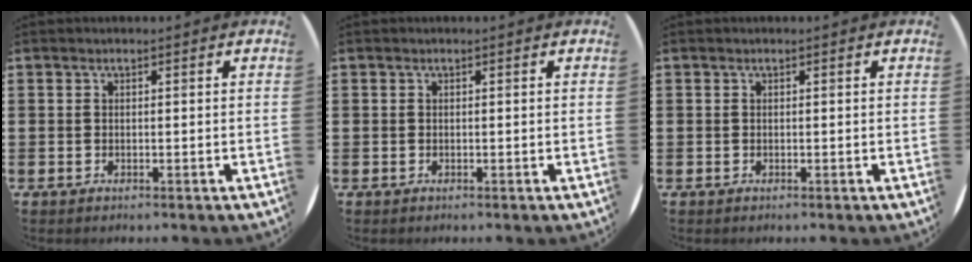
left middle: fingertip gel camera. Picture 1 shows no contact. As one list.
[{"total": 0.0}, {"total": 0.0}]